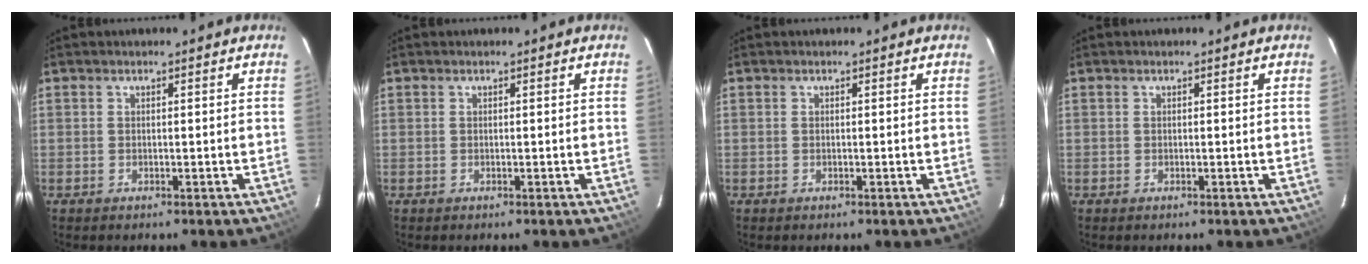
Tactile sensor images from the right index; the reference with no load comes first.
{"total": 0.0}
{"total": 0.0}
{"total": 0.0}